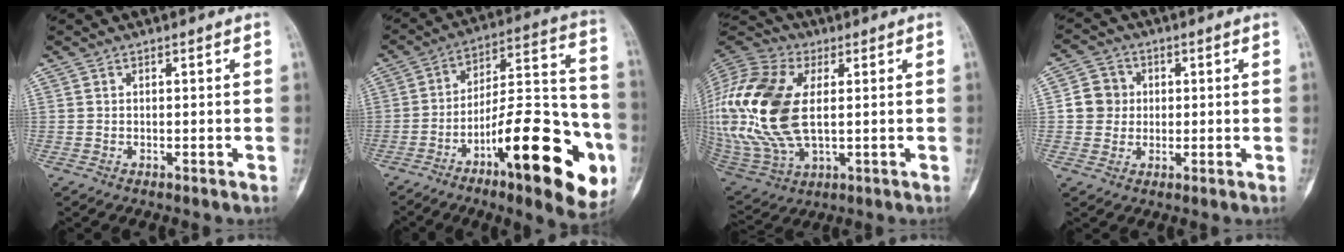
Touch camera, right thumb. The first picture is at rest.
{"total": 26.3, "force": [-10.7, 7.8, 22.8], "torque": [-0.299, 0.058, -0.158]}
{"total": 26.3, "force": [2.5, 14.8, 21.6], "torque": [-0.511, -0.004, 0.054]}
{"total": 5.9, "force": [0.5, 5.6, 1.8], "torque": [-0.003, 0.006, 0.001]}